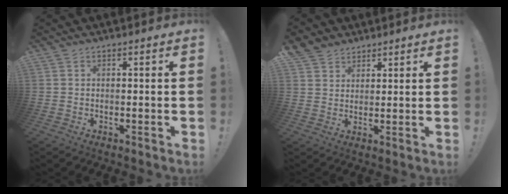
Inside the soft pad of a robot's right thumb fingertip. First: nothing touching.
{"total": 5.5, "force": [4.1, 3.5, 0.5], "torque": [-0.013, -0.026, 0.081]}